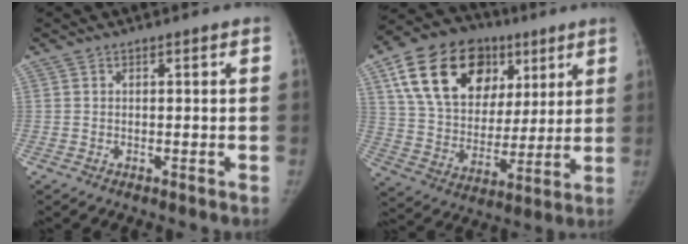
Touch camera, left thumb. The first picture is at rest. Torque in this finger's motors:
{"motor_torque": [0.66, 0.54, 1.72, -1.05, 0.47]}